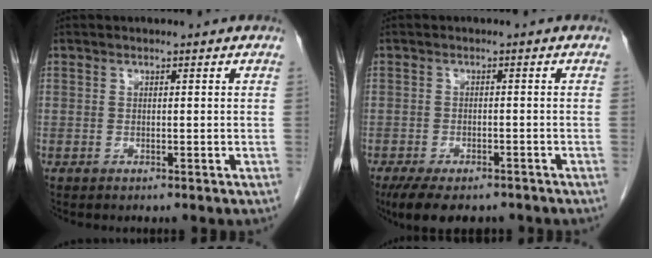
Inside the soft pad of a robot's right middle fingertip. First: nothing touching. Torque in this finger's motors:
{"motor_torque": [1.04, -0.85, 0.11, 0.03]}